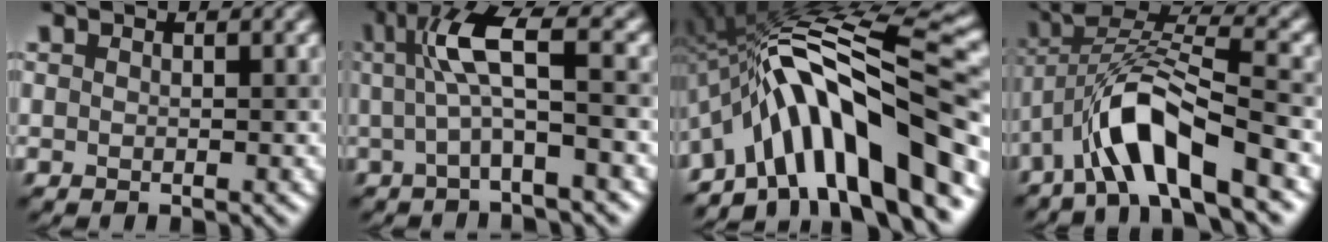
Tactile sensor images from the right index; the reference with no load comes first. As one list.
[{"total": 5.2, "force": [0.7, 0.7, 5.1], "torque": [-0.103, 0.012, 0.011]}, {"total": 14.4, "force": [-5.6, 3.8, 12.7], "torque": [-0.189, 0.036, -0.090]}, {"total": 8.7, "force": [-4.1, 2.4, 7.3], "torque": [-0.135, 0.014, -0.080]}]